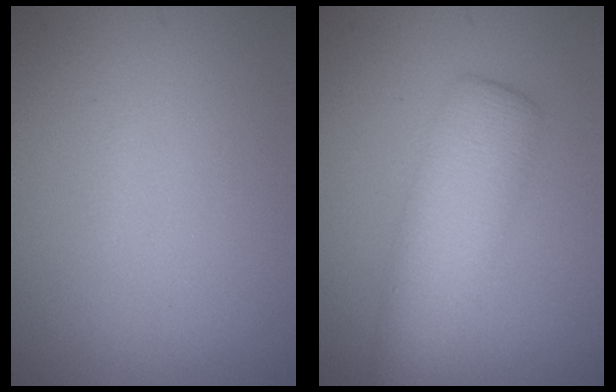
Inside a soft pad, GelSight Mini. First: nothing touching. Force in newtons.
{"total": 5.1, "press": 5.1, "slide": 0.1}